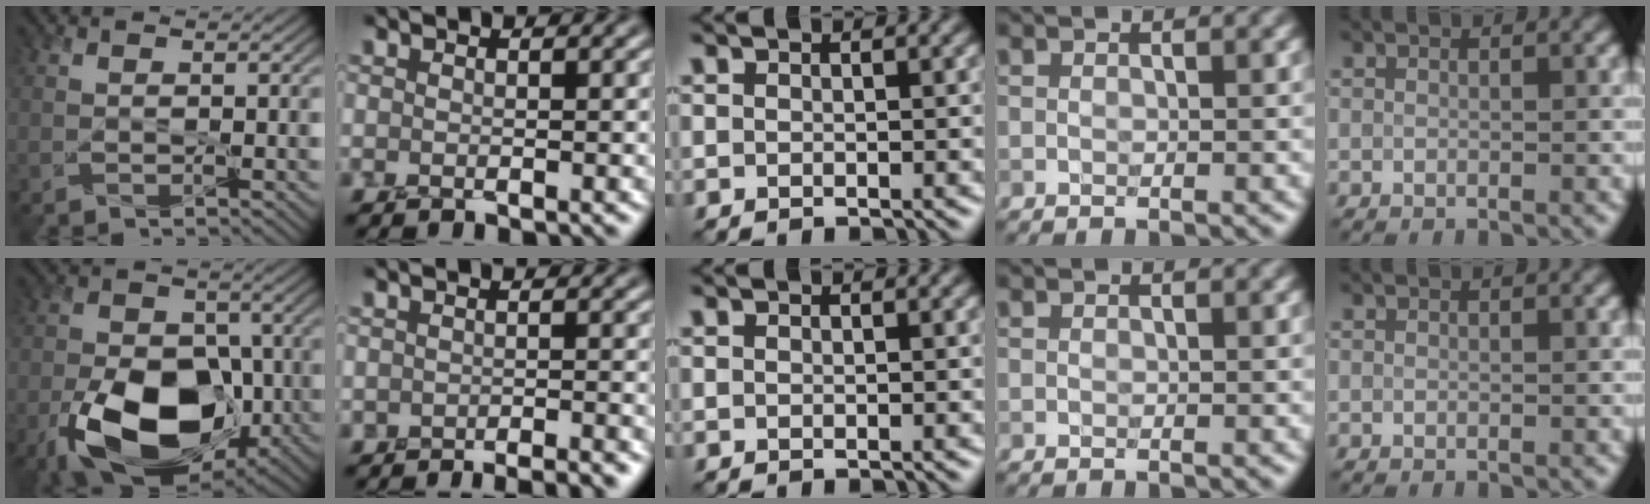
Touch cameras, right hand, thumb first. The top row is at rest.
{"thumb": {"total": 16.4, "force": [-6.8, 9.6, 11.4], "torque": [-0.196, -0.033, -0.126]}, "index": {"total": 2.9, "force": [-2.7, 0.4, 1.1], "torque": [0.010, 0.010, -0.029]}}